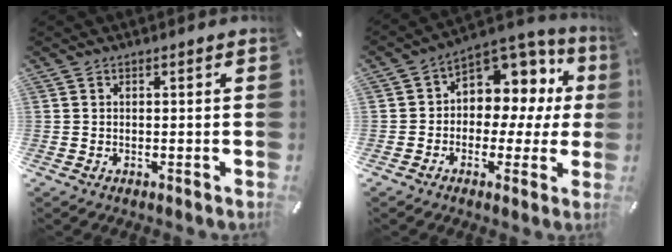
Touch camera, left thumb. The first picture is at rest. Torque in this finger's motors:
{"motor_torque": [0.46, 0.46, 0.26, -0.06, 0.21]}